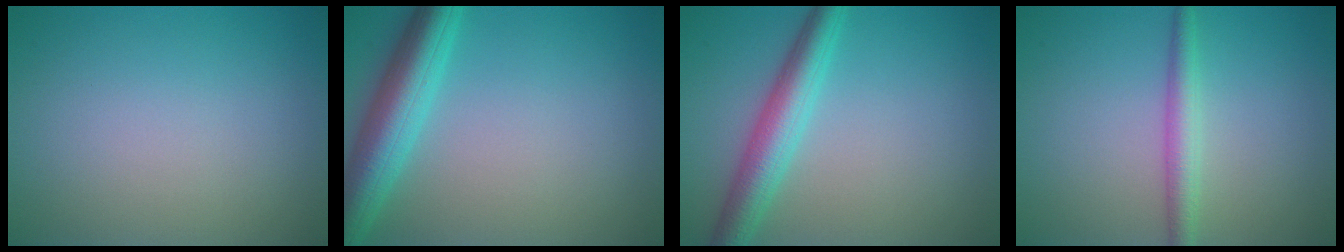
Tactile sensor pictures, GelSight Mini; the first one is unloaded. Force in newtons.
{"total": 6.1, "press": 6.1, "slide": 0.3}
{"total": 4.5, "press": 4.5, "slide": 0.1}
{"total": 2.5, "press": 2.5, "slide": 0.0}